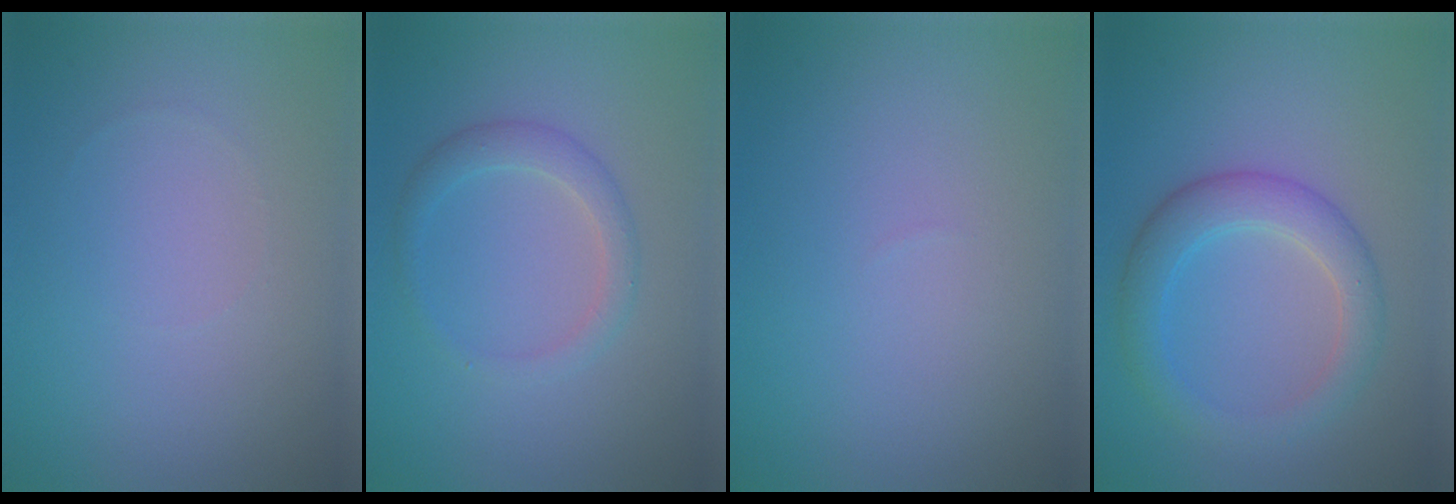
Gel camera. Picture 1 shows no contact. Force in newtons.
{"total": 2.2, "press": 2.2, "slide": 0.1}
{"total": 0.0}
{"total": 4.0, "press": 4.0, "slide": 0.2}